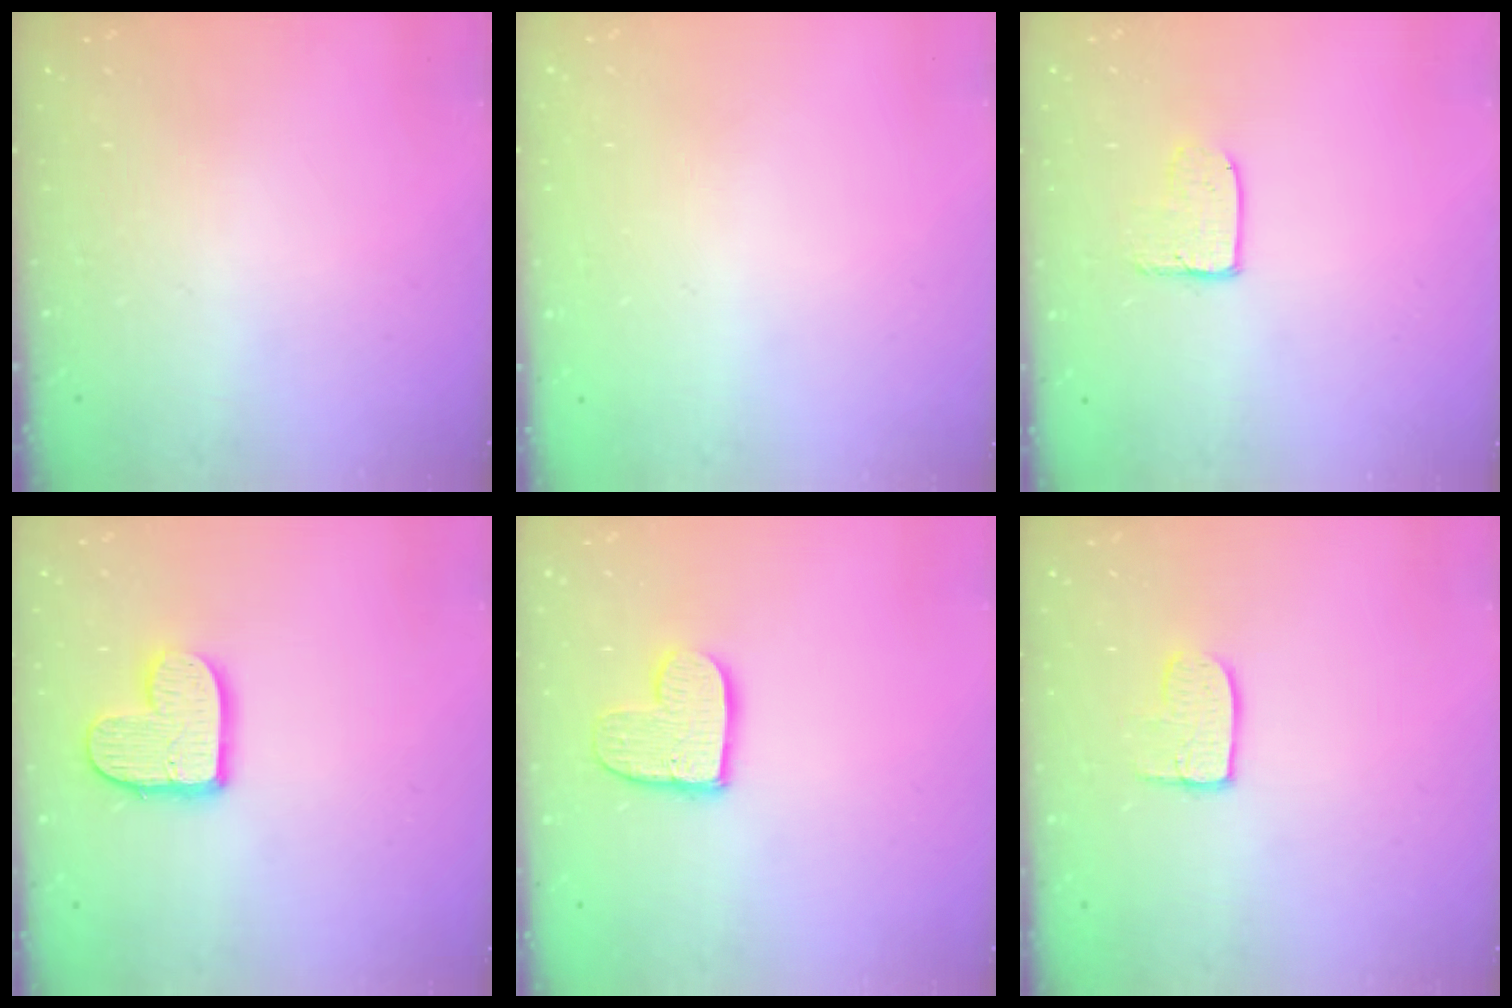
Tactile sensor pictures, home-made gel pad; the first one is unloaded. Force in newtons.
{"total": 0.0}
{"total": 4.1, "press": 4.1, "slide": 0.3}
{"total": 11.3, "press": 11.3, "slide": 0.7}
{"total": 10.9, "press": 10.8, "slide": 0.9}
{"total": 7.0, "press": 7.0, "slide": 0.4}